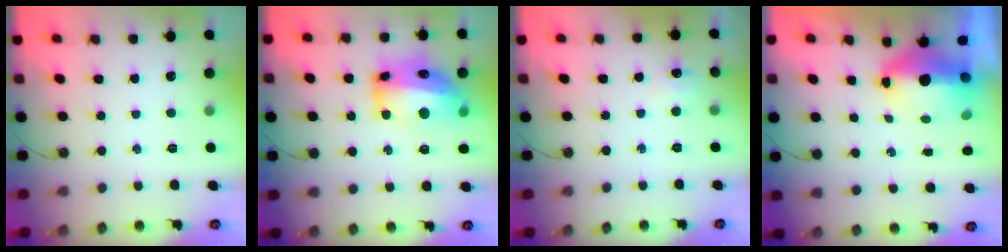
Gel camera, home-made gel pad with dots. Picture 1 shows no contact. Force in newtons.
{"total": 16.5, "press": 16.4, "slide": 1.6}
{"total": 5.1, "press": 5.1, "slide": 0.7}
{"total": 14.7, "press": 9.3, "slide": 11.4}